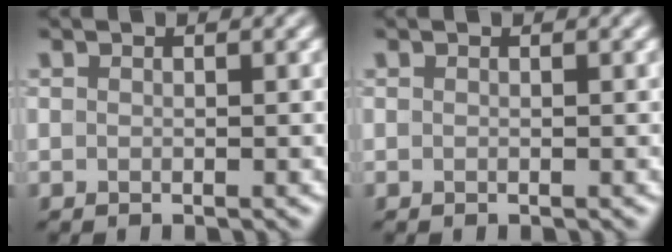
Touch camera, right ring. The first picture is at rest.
{"total": 0.0}